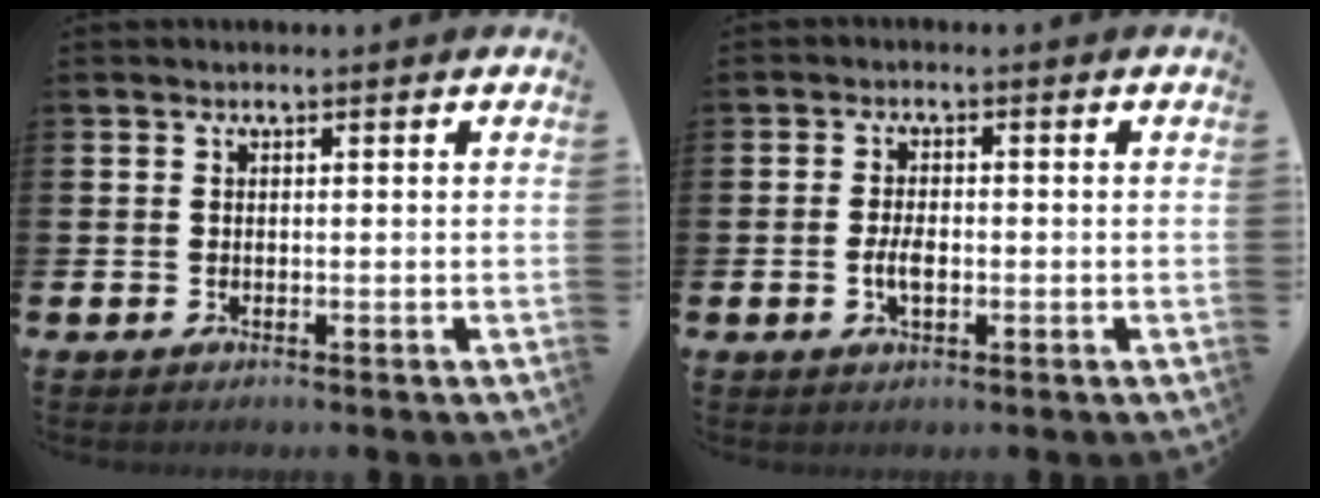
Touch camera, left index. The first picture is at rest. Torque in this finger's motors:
{"motor_torque": [0.28, 0.12, 0.11, 0.04]}